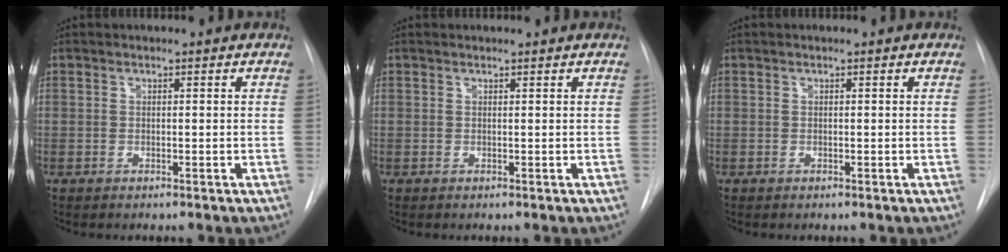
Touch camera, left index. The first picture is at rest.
{"total": 1.1, "force": [1.1, 0.2, 0.1], "torque": [-0.011, 0.016, 0.014]}
{"total": 0.0}